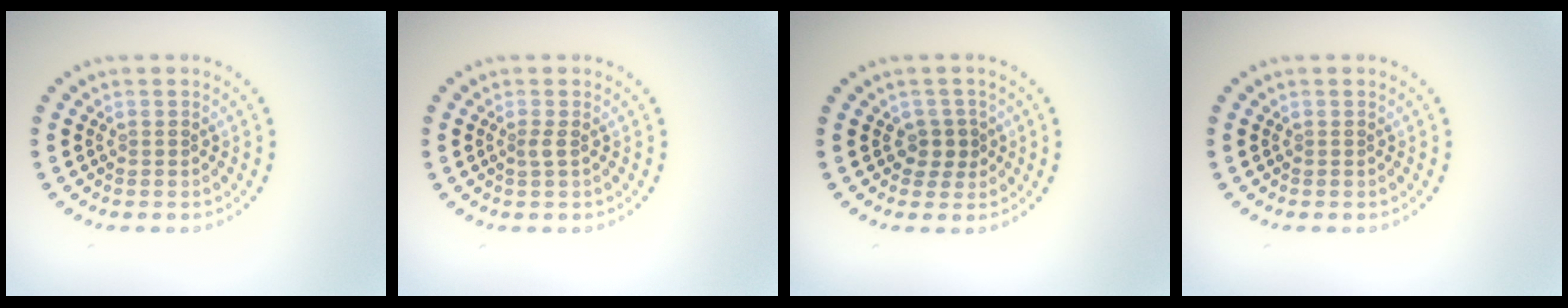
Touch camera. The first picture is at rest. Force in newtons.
{"total": 0.8, "press": 0.6, "slide": 0.6}
{"total": 1.7, "press": 1.5, "slide": 0.9}
{"total": 0.0}